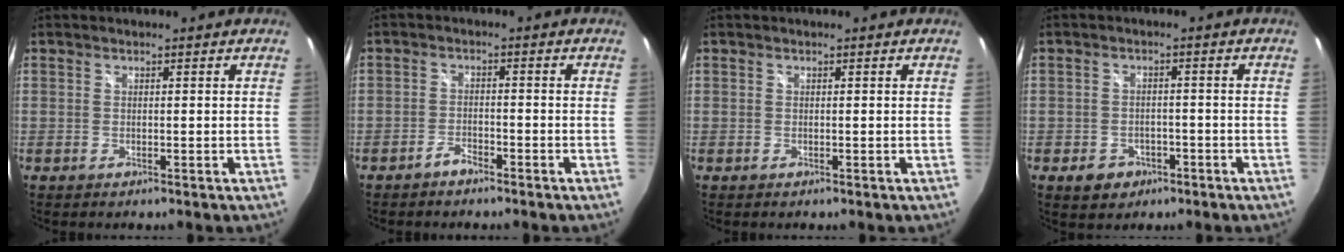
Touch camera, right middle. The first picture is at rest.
{"total": 2.3, "force": [-2.1, 0.7, 0.7], "torque": [-0.023, 0.003, -0.036]}
{"total": 0.0}
{"total": 5.0, "force": [-2.7, 3.9, 1.7], "torque": [-0.047, 0.004, -0.032]}